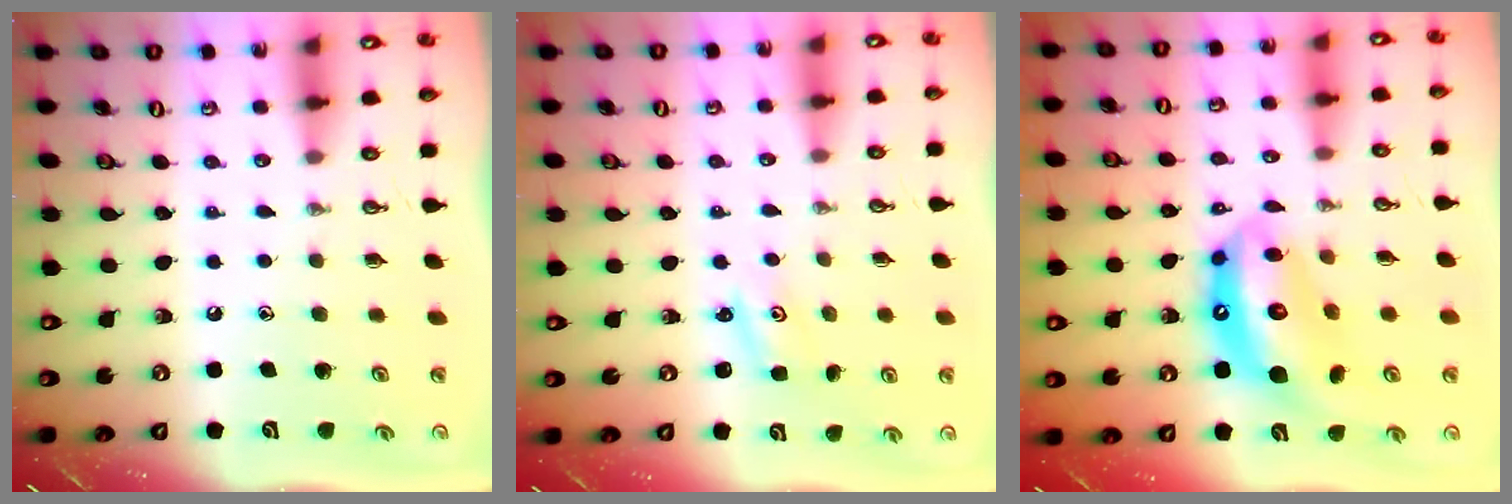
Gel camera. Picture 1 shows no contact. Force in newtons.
{"total": 2.0, "press": 2.0, "slide": 0.2}
{"total": 14.9, "press": 14.9, "slide": 1.2}